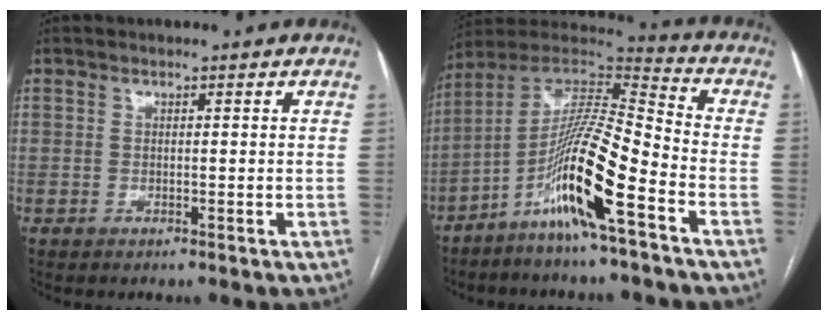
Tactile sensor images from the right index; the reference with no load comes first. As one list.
[{"total": 14.5, "force": [-7.3, 0.3, 12.5], "torque": [-0.244, -0.003, -0.142]}]